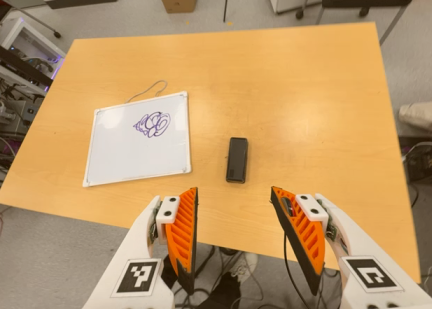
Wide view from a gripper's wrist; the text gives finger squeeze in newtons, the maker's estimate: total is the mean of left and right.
{"total": 0.0}